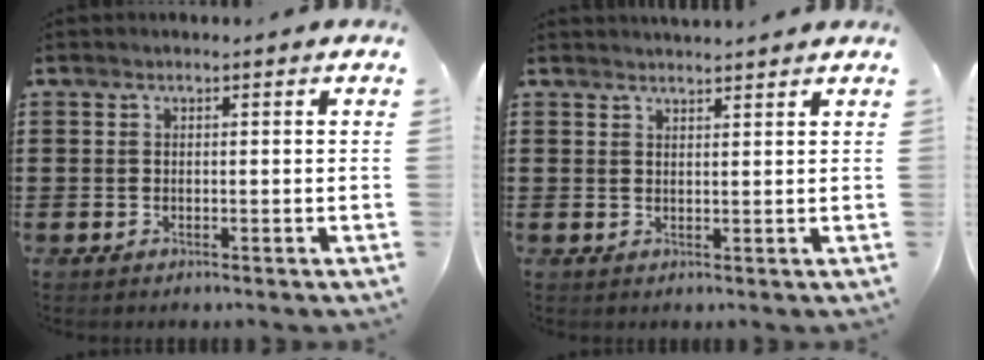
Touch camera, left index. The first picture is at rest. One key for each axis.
{"total": 1.6, "fx": 1.6, "fy": 0.1, "fz": 0.0, "tx": -0.003, "ty": 0.001, "tz": 0.032}